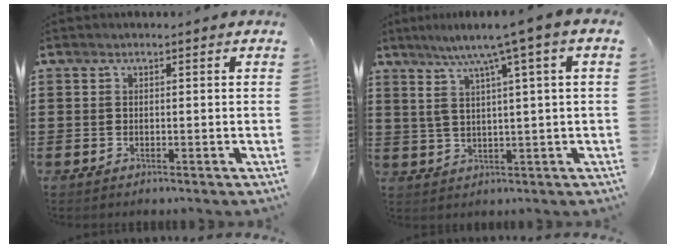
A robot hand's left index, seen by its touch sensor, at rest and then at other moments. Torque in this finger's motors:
{"motor_torque": [2.13, 0.00, 0.91, 0.21]}